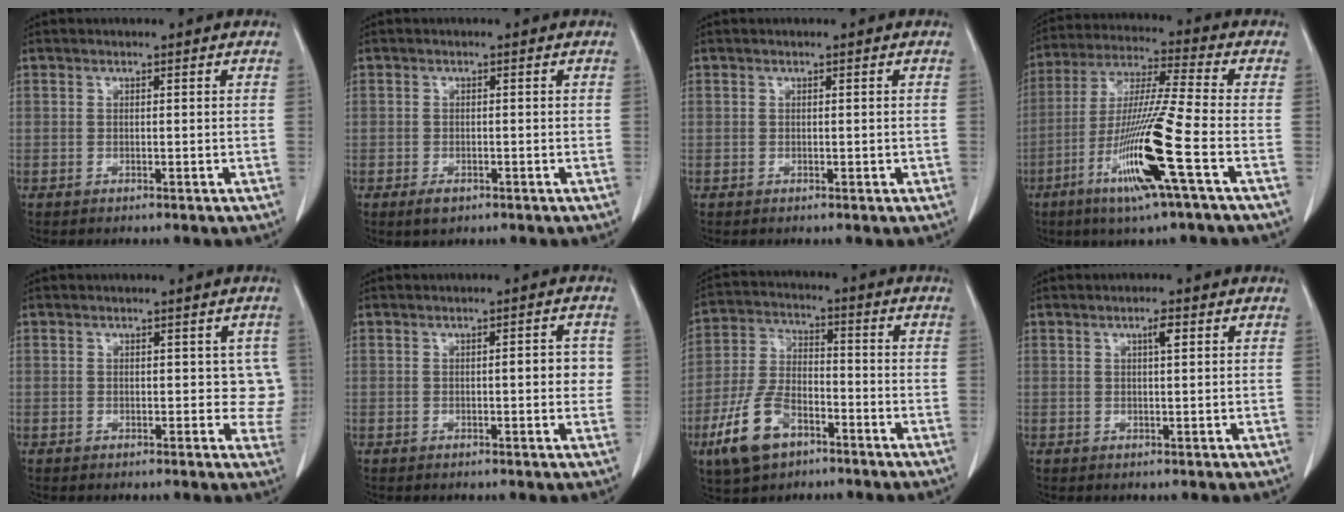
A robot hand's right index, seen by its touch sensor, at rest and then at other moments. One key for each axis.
{"total": 1.9, "fx": -1.1, "fy": 1.1, "fz": 1.1, "tx": -0.019, "ty": 0.000, "tz": -0.012}
{"total": 0.5, "fx": -0.1, "fy": 0.3, "fz": 0.4, "tx": -0.006, "ty": 0.001, "tz": 0.000}
{"total": 15.3, "fx": -5.9, "fy": -1.1, "fz": 14.0, "tx": -0.284, "ty": -0.023, "tz": -0.116}
{"total": 3.5, "fx": 0.4, "fy": 2.4, "fz": 2.5, "tx": -0.002, "ty": 0.007, "tz": 0.001}
{"total": 3.2, "fx": 0.0, "fy": 1.1, "fz": 3.0, "tx": -0.034, "ty": 0.004, "tz": -0.002}
{"total": 11.1, "fx": -6.1, "fy": 5.7, "fz": 7.3, "tx": -0.169, "ty": 0.001, "tz": -0.115}
{"total": 1.8, "fx": 0.8, "fy": 0.2, "fz": 1.6, "tx": -0.029, "ty": 0.001, "tz": 0.012}